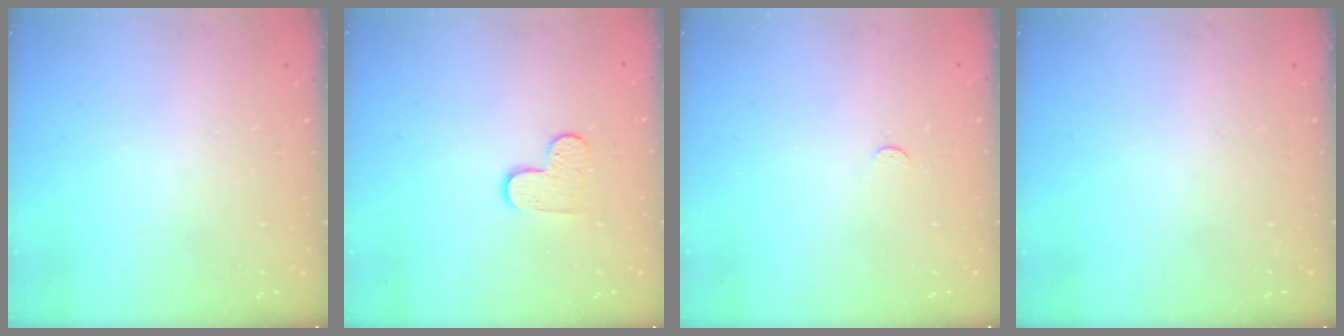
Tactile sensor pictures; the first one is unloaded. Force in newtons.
{"total": 7.1, "press": 7.1, "slide": 0.6}
{"total": 2.5, "press": 2.5, "slide": 0.3}
{"total": 0.0}